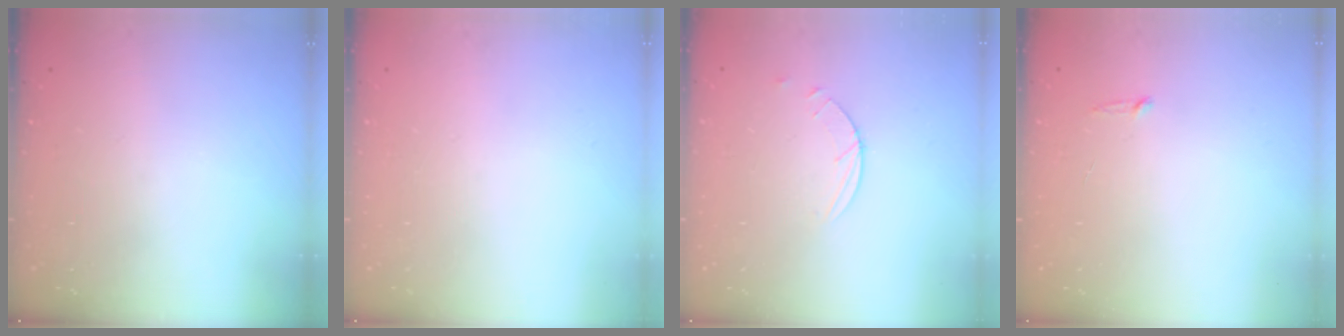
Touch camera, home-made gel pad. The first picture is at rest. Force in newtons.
{"total": 0.0}
{"total": 2.5, "press": 2.4, "slide": 0.3}
{"total": 2.5, "press": 2.5, "slide": 0.2}